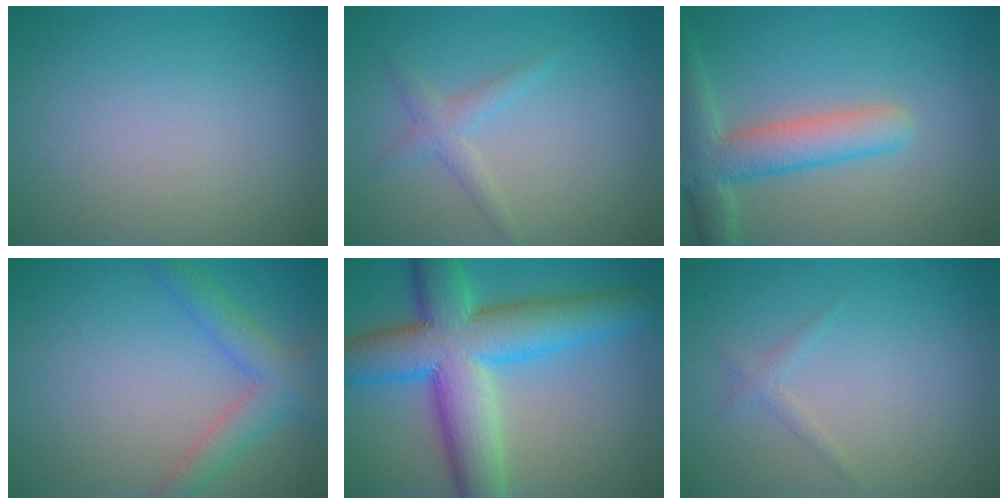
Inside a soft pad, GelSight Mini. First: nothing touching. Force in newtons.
{"total": 1.8, "press": 1.8, "slide": 0.1}
{"total": 5.5, "press": 5.5, "slide": 0.3}
{"total": 3.5, "press": 3.5, "slide": 0.1}
{"total": 11.8, "press": 11.8, "slide": 0.1}
{"total": 0.9, "press": 0.9, "slide": 0.1}